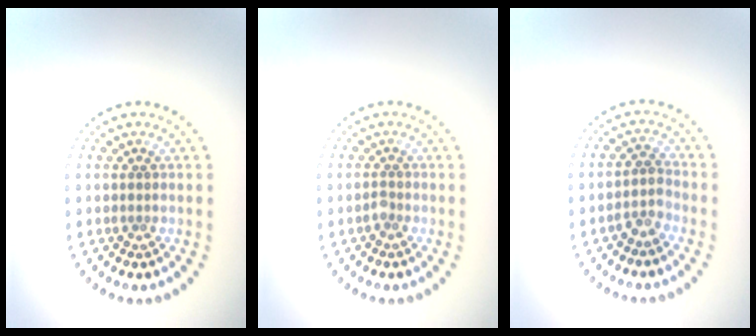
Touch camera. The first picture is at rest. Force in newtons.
{"total": 0.7, "press": 0.5, "slide": 0.6}
{"total": 1.8, "press": 1.4, "slide": 1.2}